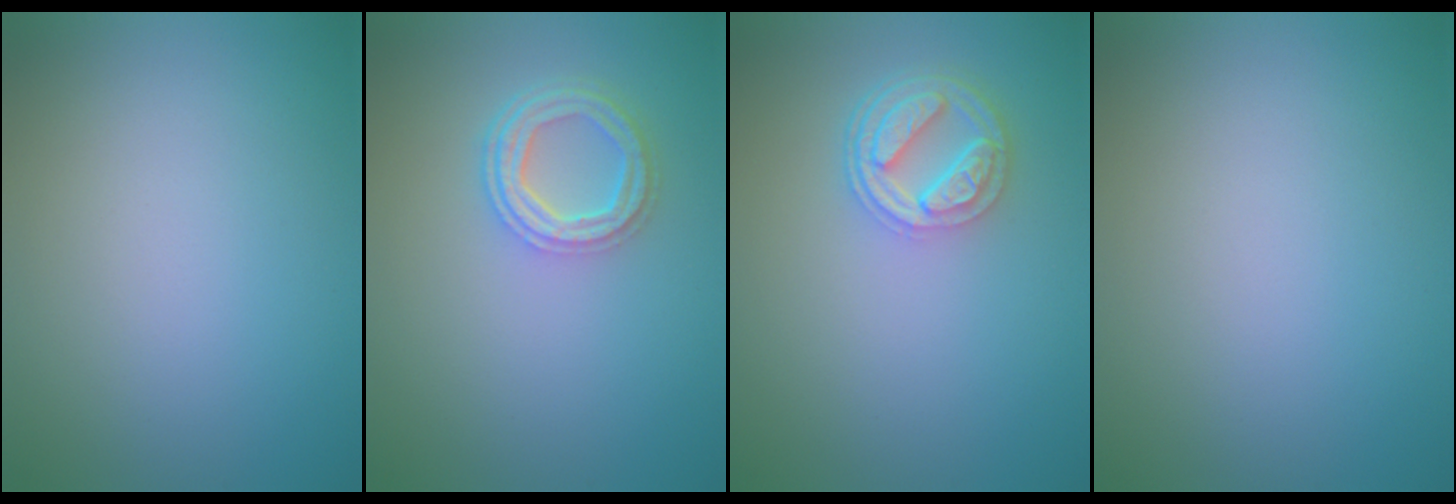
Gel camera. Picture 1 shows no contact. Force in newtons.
{"total": 4.1, "press": 3.1, "slide": 2.6}
{"total": 4.5, "press": 3.5, "slide": 2.9}
{"total": 0.0}